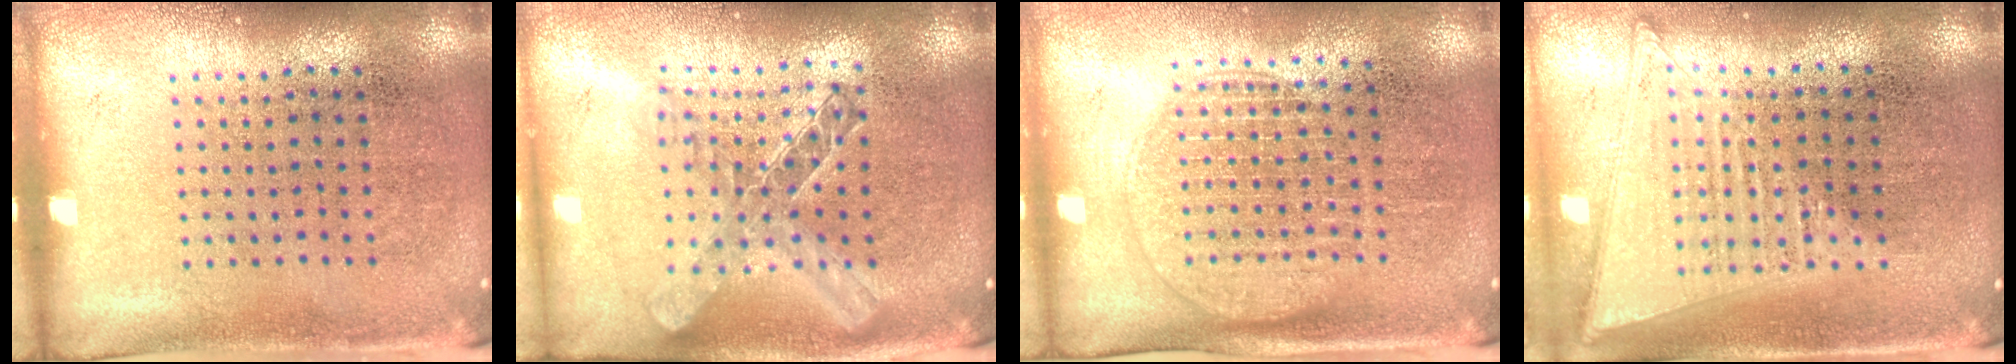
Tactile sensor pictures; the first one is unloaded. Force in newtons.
{"total": 1.9, "press": 1.6, "slide": 1.0}
{"total": 1.6, "press": 1.4, "slide": 0.8}
{"total": 1.4, "press": 1.3, "slide": 0.3}